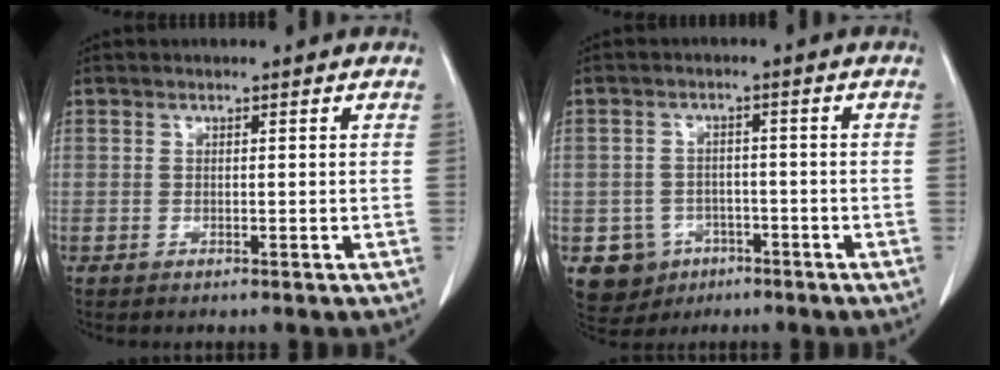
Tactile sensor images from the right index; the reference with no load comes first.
{"total": 6.1, "force": [-2.6, 5.5, 0.8], "torque": [-0.017, 0.010, -0.029]}